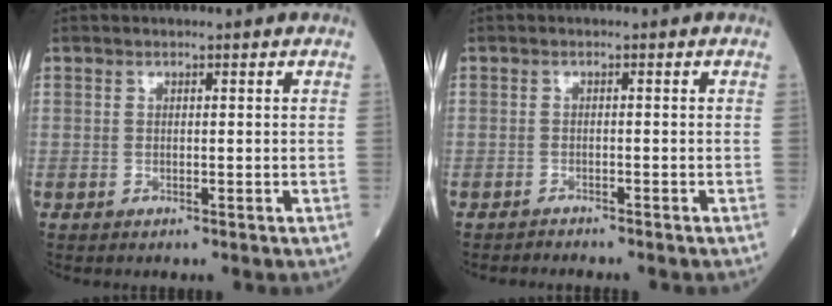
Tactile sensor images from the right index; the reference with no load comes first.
{"total": 1.1, "force": [-1.1, -0.1, -0.1], "torque": [-0.001, -0.003, -0.014]}